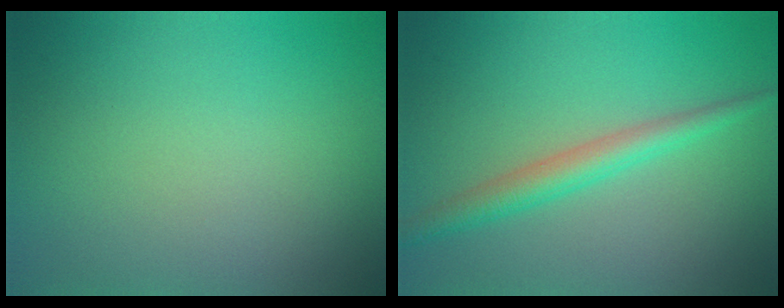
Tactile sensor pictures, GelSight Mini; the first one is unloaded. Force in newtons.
{"total": 2.9, "press": 2.9, "slide": 0.0}